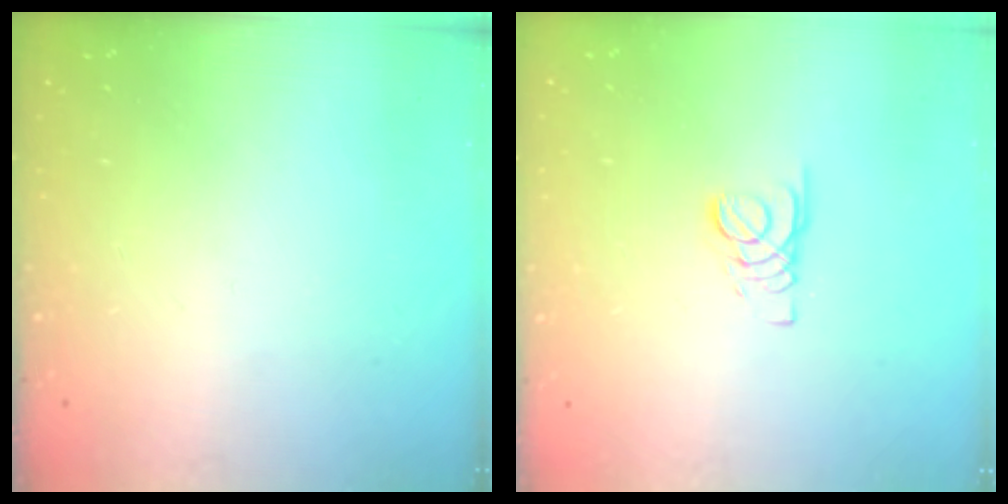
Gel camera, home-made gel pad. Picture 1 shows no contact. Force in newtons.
{"total": 1.8, "press": 1.7, "slide": 0.1}